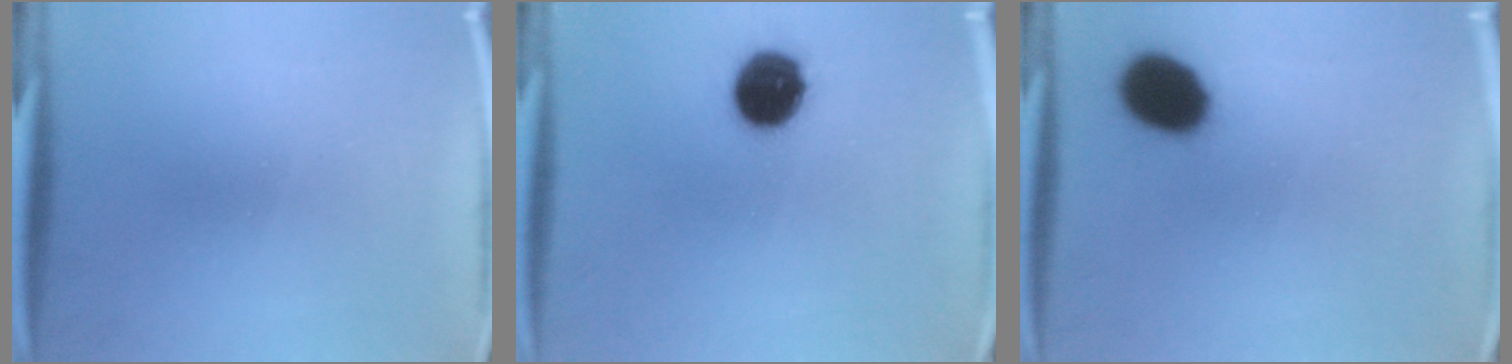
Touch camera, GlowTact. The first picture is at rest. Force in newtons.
{"total": 11.8}
{"total": 12.9}